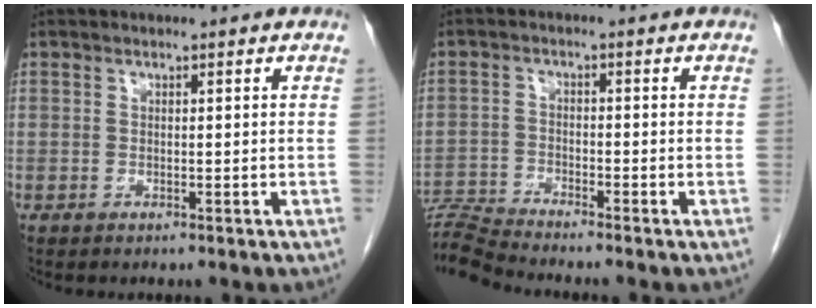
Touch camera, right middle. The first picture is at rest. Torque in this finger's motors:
{"motor_torque": [-0.30, -0.26, -0.07, -0.01]}